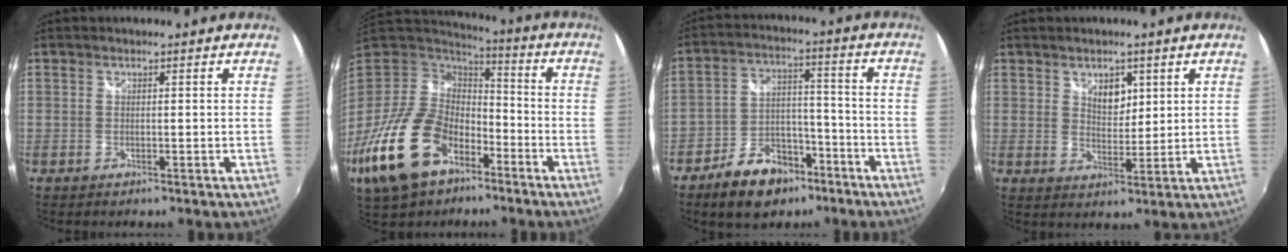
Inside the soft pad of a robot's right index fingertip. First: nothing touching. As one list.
[{"total": 23.6, "force": [-12.1, 14.4, 14.3], "torque": [-0.331, -0.026, -0.216]}, {"total": 12.1, "force": [-8.0, 7.1, 5.6], "torque": [-0.117, 0.021, -0.121]}, {"total": 4.7, "force": [2.3, 3.0, 2.9], "torque": [-0.039, 0.001, 0.040]}]